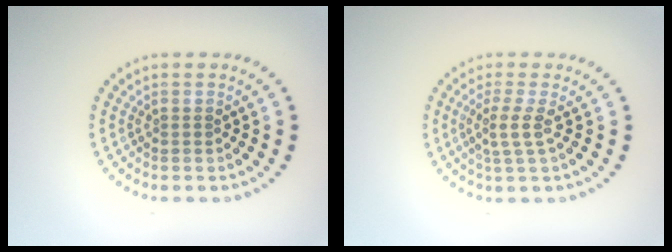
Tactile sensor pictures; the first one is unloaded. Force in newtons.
{"total": 2.1, "press": 1.7, "slide": 1.2}